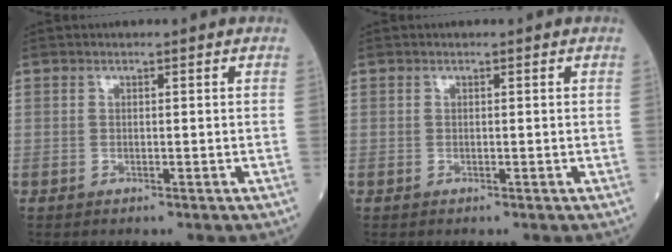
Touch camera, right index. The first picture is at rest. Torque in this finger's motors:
{"motor_torque": [0.00, 0.00, 0.00, 0.00]}